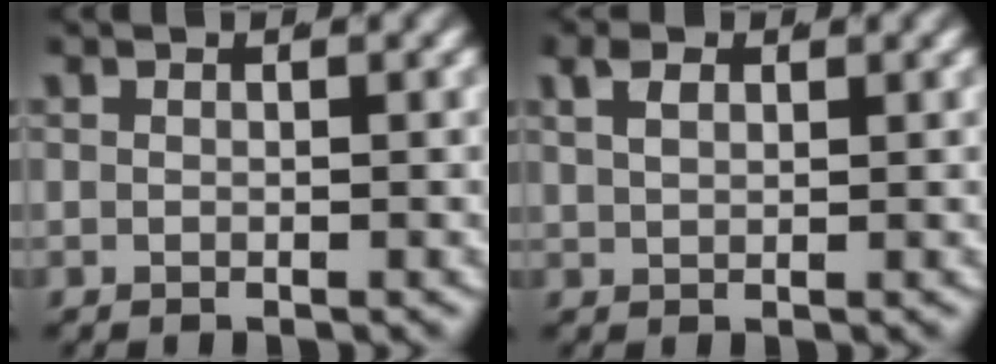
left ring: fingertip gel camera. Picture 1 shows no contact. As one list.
[{"total": 1.8, "force": [1.1, 0.8, 1.1], "torque": [-0.018, -0.003, 0.026]}]